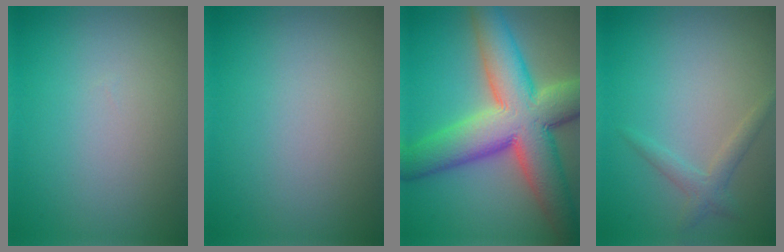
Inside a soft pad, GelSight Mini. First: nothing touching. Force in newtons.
{"total": 0.0}
{"total": 12.3, "press": 12.3, "slide": 0.5}
{"total": 1.7, "press": 1.7, "slide": 0.1}